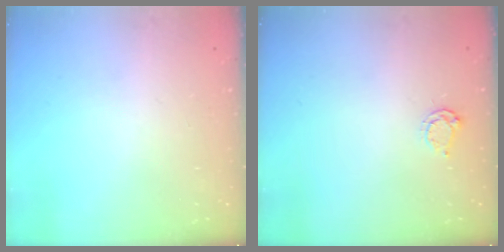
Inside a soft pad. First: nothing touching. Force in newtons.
{"total": 3.8, "press": 3.8, "slide": 0.5}